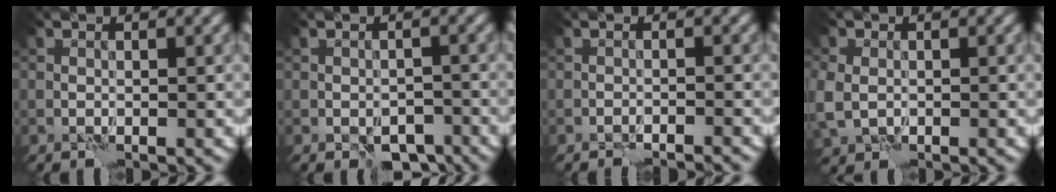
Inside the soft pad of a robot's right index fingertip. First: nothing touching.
{"total": 3.7, "force": [-2.6, 2.0, 1.9], "torque": [-0.020, -0.004, -0.037]}
{"total": 2.6, "force": [-2.5, 0.0, 0.6], "torque": [-0.011, 0.009, -0.036]}
{"total": 4.1, "force": [-0.8, 3.3, 2.2], "torque": [-0.059, -0.010, -0.008]}